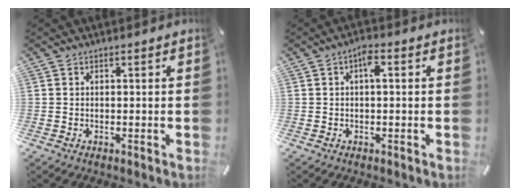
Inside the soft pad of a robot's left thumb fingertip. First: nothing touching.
{"total": 3.3, "force": [0.4, 1.2, 3.1], "torque": [-0.055, 0.010, 0.001]}